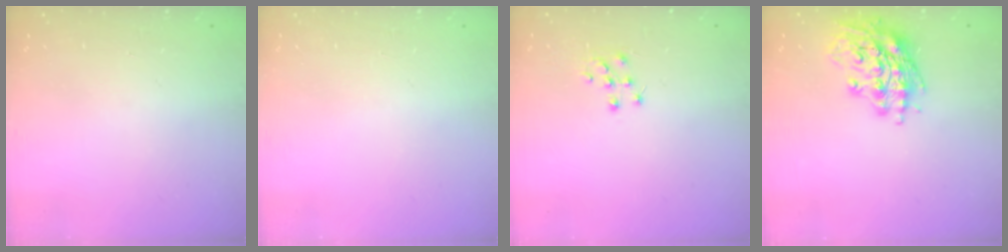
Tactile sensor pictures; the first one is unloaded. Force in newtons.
{"total": 0.0}
{"total": 7.2, "press": 7.1, "slide": 0.7}
{"total": 16.1, "press": 15.9, "slide": 2.1}